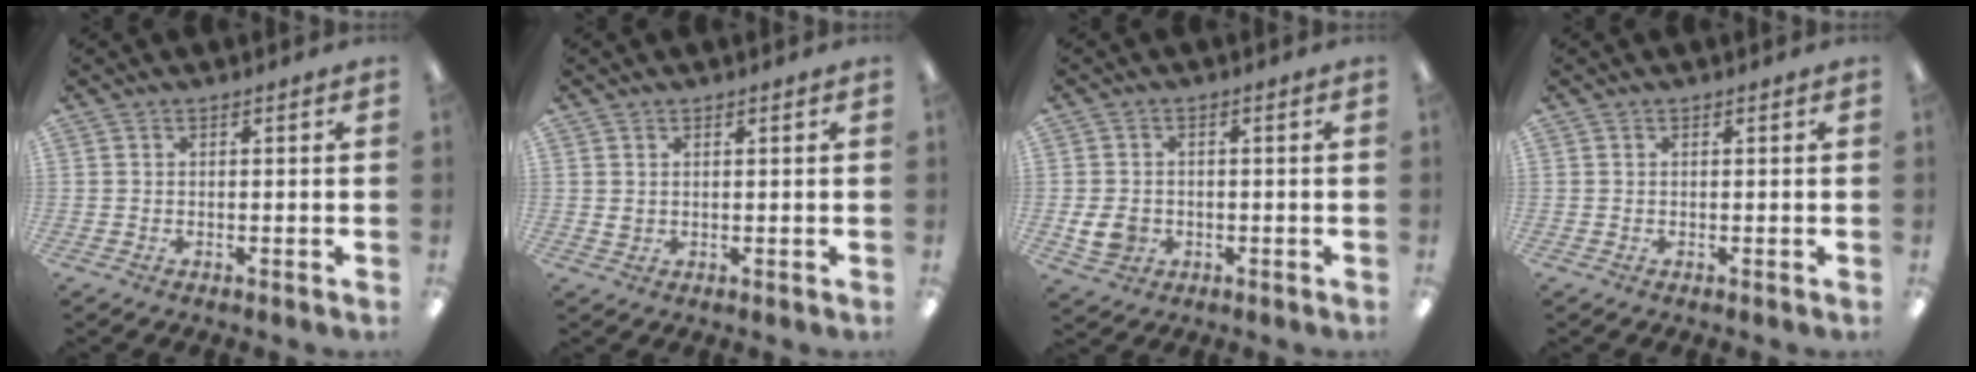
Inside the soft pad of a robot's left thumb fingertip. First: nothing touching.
{"total": 1.1, "force": [0.6, 0.9, 0.2], "torque": [0.001, -0.001, 0.010]}
{"total": 5.3, "force": [-1.2, 4.3, 2.8], "torque": [-0.060, 0.000, -0.022]}
{"total": 0.0}